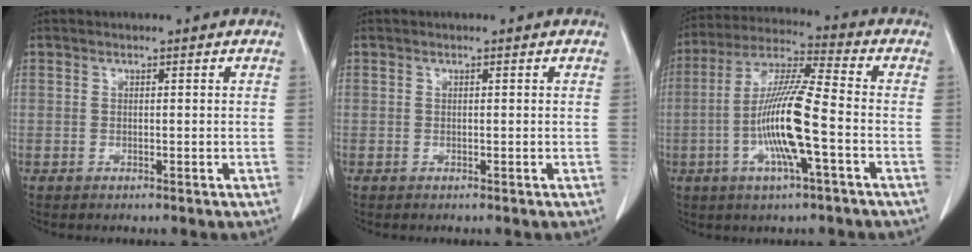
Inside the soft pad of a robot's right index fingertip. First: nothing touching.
{"total": 0.0}
{"total": 13.3, "force": [-3.2, 0.7, 12.9], "torque": [-0.256, -0.001, -0.067]}